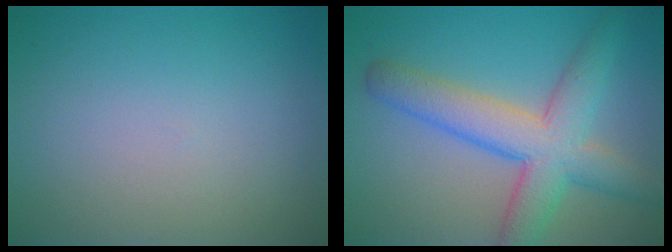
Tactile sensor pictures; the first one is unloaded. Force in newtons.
{"total": 6.9, "press": 6.9, "slide": 0.2}